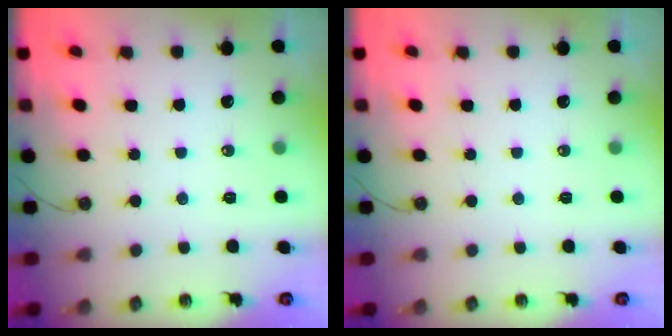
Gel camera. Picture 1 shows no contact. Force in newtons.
{"total": 0.0}